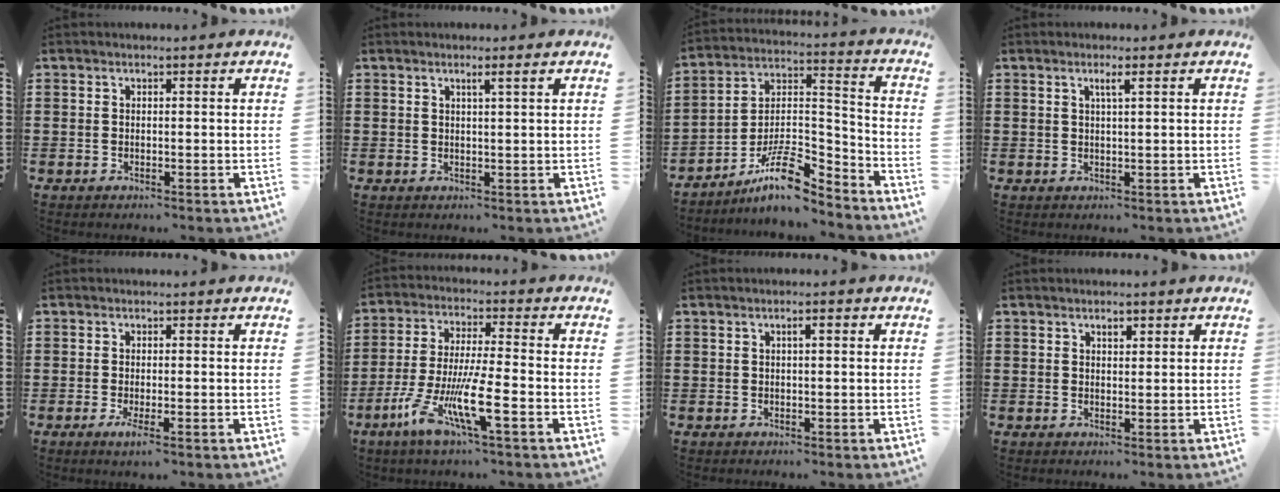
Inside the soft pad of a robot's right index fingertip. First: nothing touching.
{"total": 1.5, "force": [0.8, -0.2, 1.3], "torque": [-0.025, -0.002, 0.012]}
{"total": 11.4, "force": [-8.4, 3.6, 6.7], "torque": [-0.118, 0.024, -0.159]}
{"total": 1.7, "force": [0.7, 0.0, 1.5], "torque": [-0.030, 0.001, 0.011]}
{"total": 2.2, "force": [-1.0, 0.2, 1.9], "torque": [-0.048, -0.014, -0.021]}
{"total": 11.4, "force": [-5.1, 1.5, 10.1], "torque": [-0.215, -0.012, -0.098]}
{"total": 1.6, "force": [0.4, 0.3, 1.5], "torque": [-0.030, 0.003, 0.005]}
{"total": 1.4, "force": [0.8, 0.7, 0.8], "torque": [-0.011, 0.000, 0.013]}